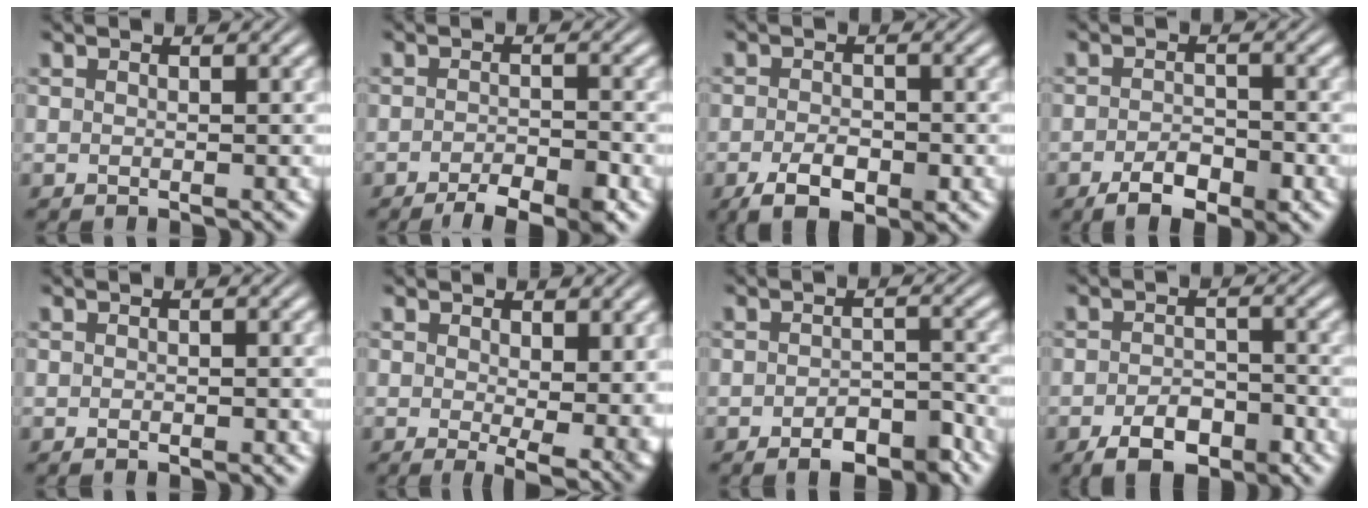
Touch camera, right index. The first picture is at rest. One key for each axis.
{"total": 3.9, "fx": -3.0, "fy": 1.0, "fz": 2.2, "tx": -0.024, "ty": -0.005, "tz": -0.053}
{"total": 4.1, "fx": -2.2, "fy": 2.1, "fz": 2.8, "tx": -0.044, "ty": -0.011, "tz": -0.033}
{"total": 3.6, "fx": -2.4, "fy": 1.6, "fz": 2.2, "tx": -0.032, "ty": -0.004, "tz": -0.043}
{"total": 0.5, "fx": -0.4, "fy": 0.0, "fz": 0.2, "tx": -0.007, "ty": -0.002, "tz": -0.007}
{"total": 5.2, "fx": -1.7, "fy": 2.3, "fz": 4.4, "tx": -0.050, "ty": -0.034, "tz": -0.015}
{"total": 3.9, "fx": -3.1, "fy": 1.4, "fz": 1.9, "tx": -0.021, "ty": -0.001, "tz": -0.051}
{"total": 4.7, "fx": -3.2, "fy": 2.5, "fz": 2.4, "tx": -0.031, "ty": -0.005, "tz": -0.055}